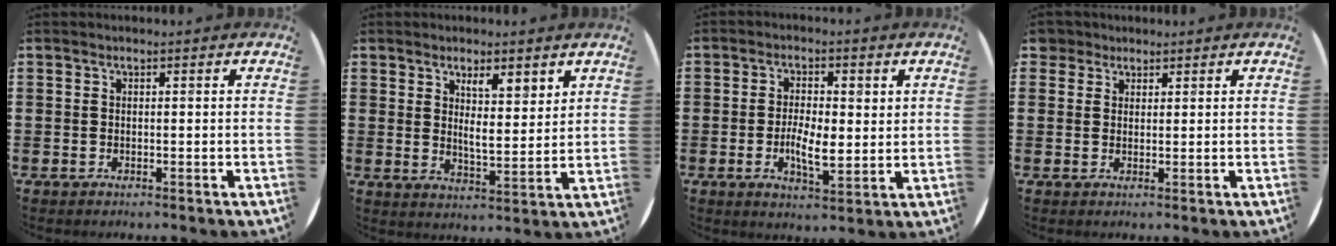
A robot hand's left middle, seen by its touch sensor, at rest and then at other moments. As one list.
[{"total": 4.9, "force": [3.4, 1.5, 3.2], "torque": [-0.061, -0.009, 0.057]}, {"total": 4.9, "force": [-0.2, 2.0, 4.5], "torque": [-0.072, 0.003, -0.005]}, {"total": 2.4, "force": [1.8, 1.5, 0.3], "torque": [-0.005, 0.005, 0.034]}]